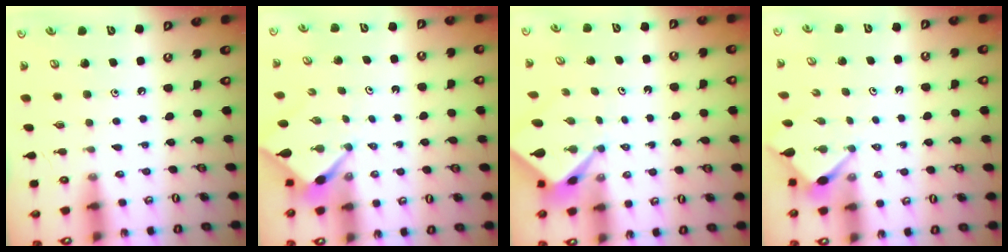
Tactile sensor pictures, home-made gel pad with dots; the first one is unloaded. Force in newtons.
{"total": 2.8, "press": 2.8, "slide": 0.2}
{"total": 2.6, "press": 2.6, "slide": 0.2}
{"total": 3.5, "press": 3.5, "slide": 0.3}